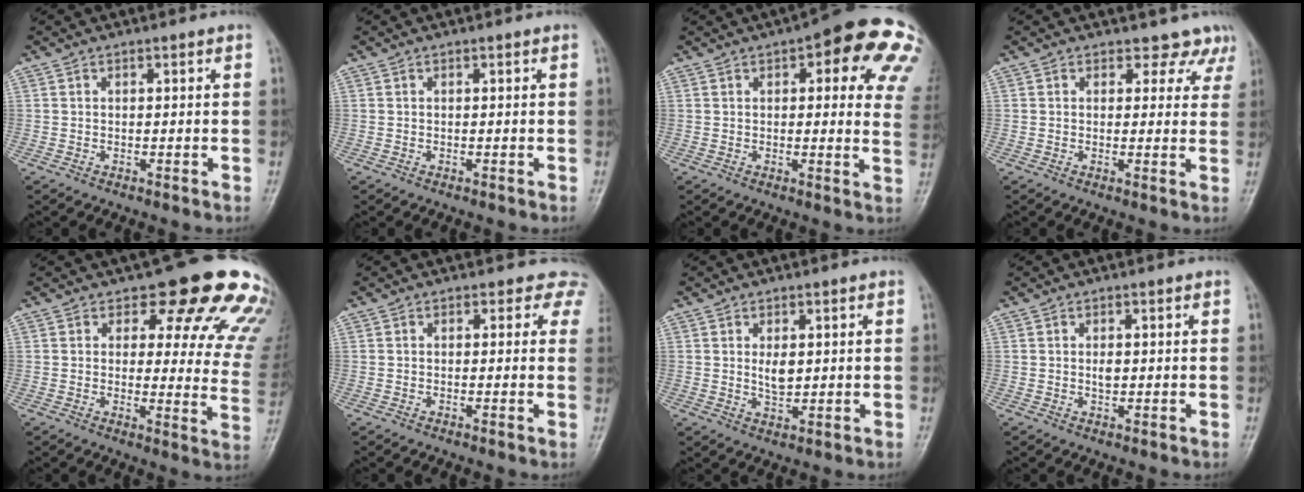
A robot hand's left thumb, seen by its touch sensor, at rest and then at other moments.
{"total": 0.0}
{"total": 18.8, "force": [7.9, 6.9, 15.6], "torque": [-0.154, -0.009, 0.081]}
{"total": 5.0, "force": [4.1, 2.9, 0.1], "torque": [0.037, -0.022, 0.026]}
{"total": 18.5, "force": [13.6, 7.5, 10.0], "torque": [-0.065, -0.075, 0.137]}
{"total": 3.7, "force": [2.6, 2.6, 0.5], "torque": [0.032, -0.008, 0.000]}
{"total": 3.4, "force": [0.8, 1.9, 2.8], "torque": [-0.040, -0.010, 0.017]}
{"total": 1.5, "force": [0.2, 0.9, 1.2], "torque": [-0.017, -0.002, 0.005]}